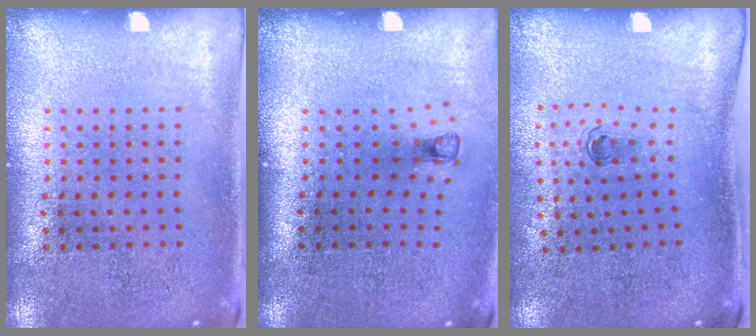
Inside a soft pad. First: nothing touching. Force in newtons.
{"total": 0.8, "press": 0.4, "slide": 0.7}
{"total": 0.6, "press": 0.3, "slide": 0.5}